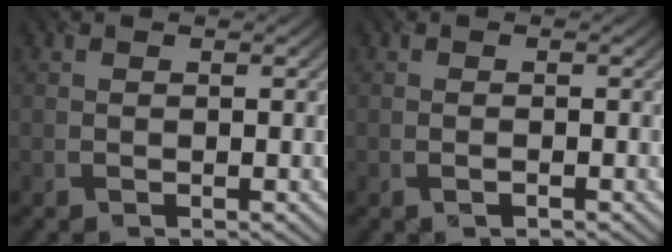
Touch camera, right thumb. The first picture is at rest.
{"total": 0.6, "force": [-0.3, 0.2, 0.5], "torque": [-0.010, -0.002, -0.005]}